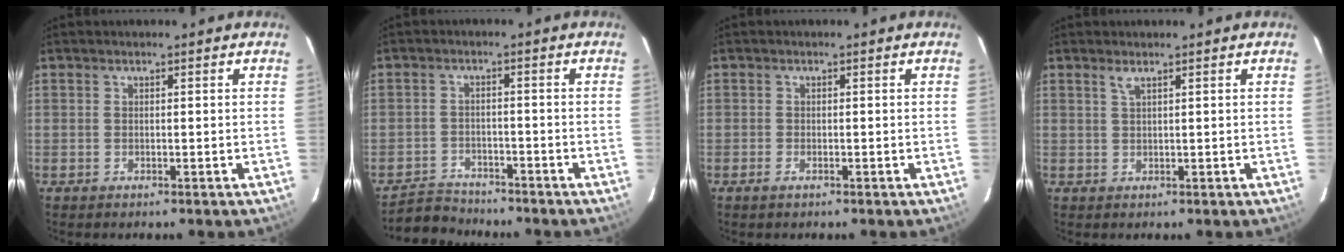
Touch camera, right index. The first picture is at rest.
{"total": 5.6, "force": [-5.2, 2.0, -0.2], "torque": [-0.013, 0.012, -0.092]}
{"total": 1.3, "force": [-0.8, 0.5, 0.8], "torque": [-0.018, -0.002, -0.016]}
{"total": 1.1, "force": [0.7, 0.0, 0.8], "torque": [-0.017, 0.002, 0.015]}